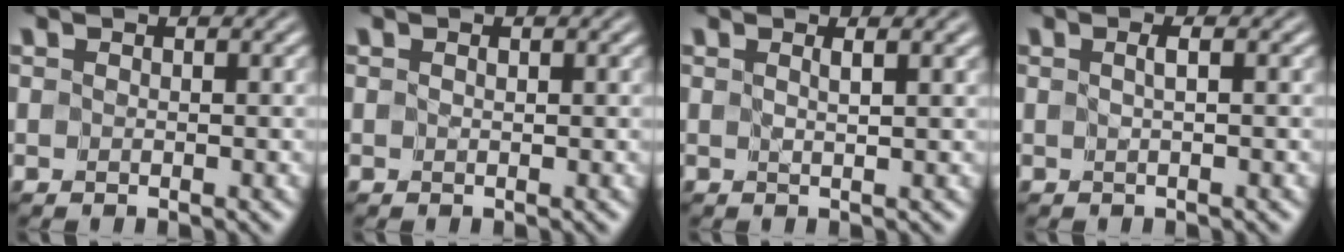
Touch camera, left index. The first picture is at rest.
{"total": 0.0}
{"total": 1.8, "force": [1.0, 0.4, 1.4], "torque": [-0.005, -0.003, 0.000]}
{"total": 0.8, "force": [0.1, -0.1, 0.7], "torque": [-0.013, -0.002, 0.002]}